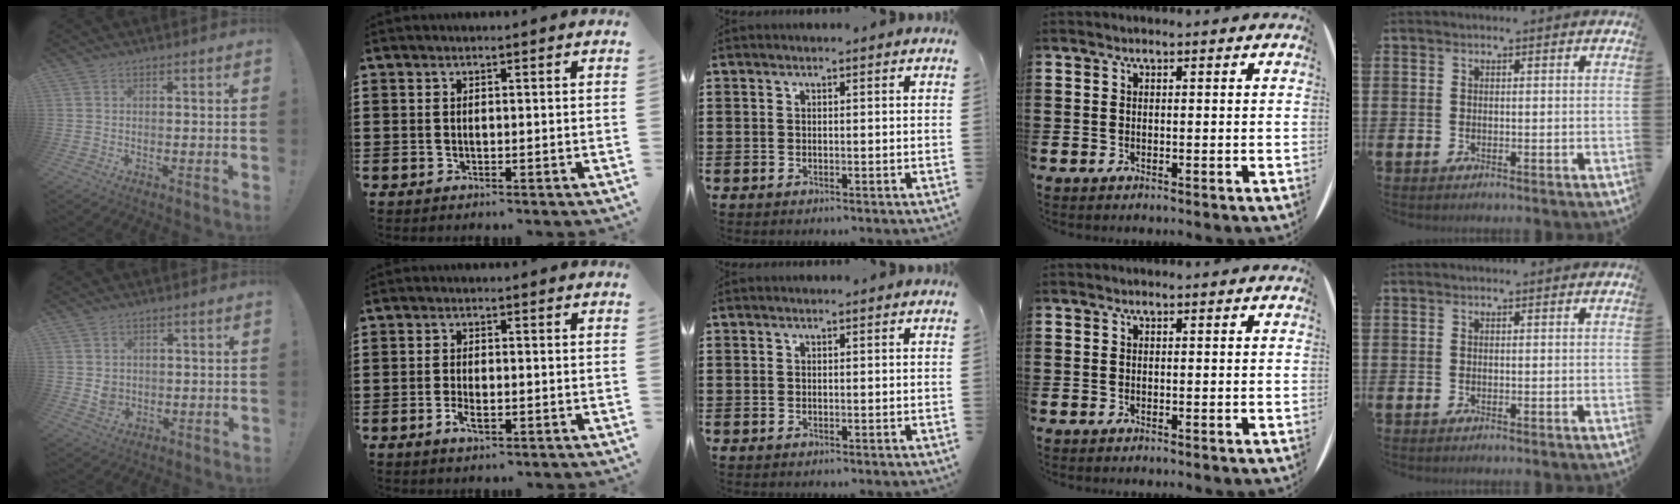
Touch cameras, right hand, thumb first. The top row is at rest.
{"thumb": {"total": 3.9, "force": [1.0, 3.5, 1.4], "torque": [-0.007, -0.005, 0.019]}, "index": {"total": 2.5, "force": [-0.9, 1.0, 2.1], "torque": [-0.047, -0.001, -0.020]}}